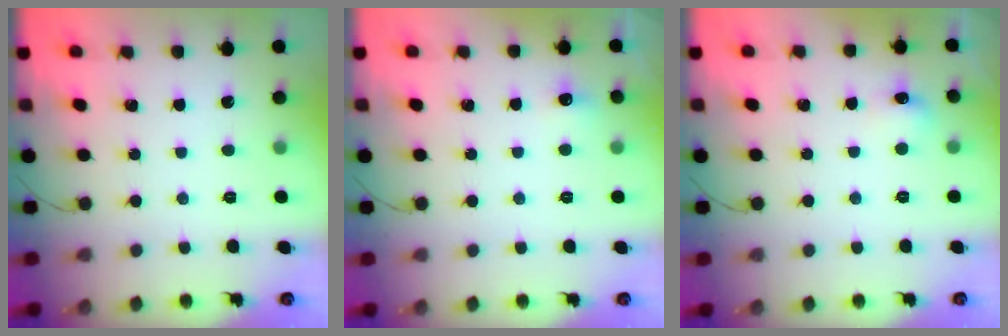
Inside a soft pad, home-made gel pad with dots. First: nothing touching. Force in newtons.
{"total": 4.2, "press": 4.0, "slide": 1.1}
{"total": 5.7, "press": 5.5, "slide": 1.6}